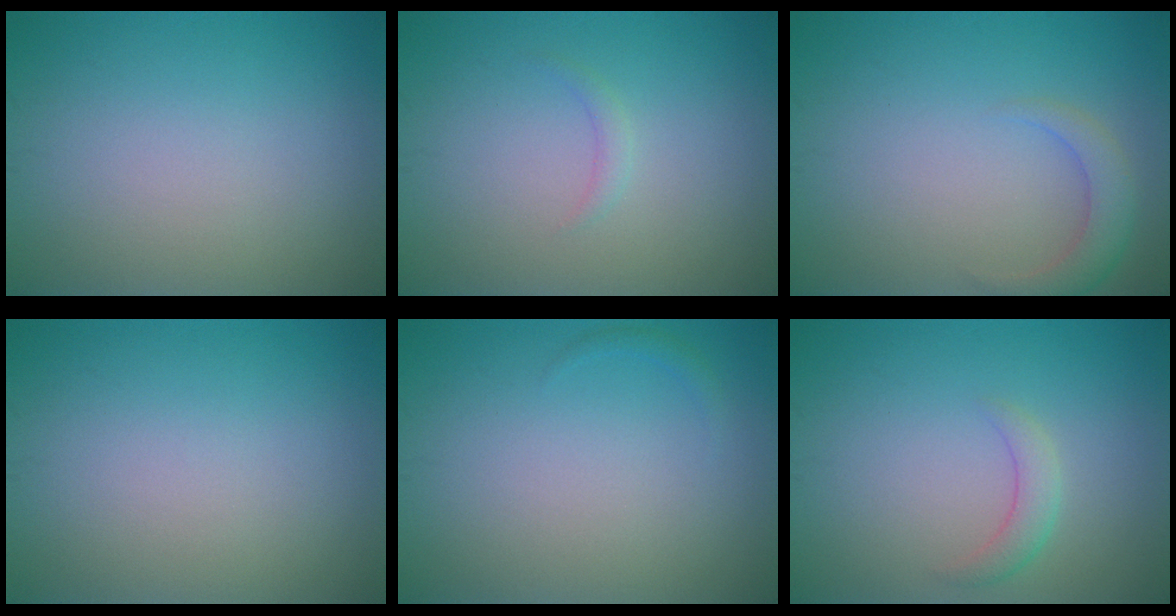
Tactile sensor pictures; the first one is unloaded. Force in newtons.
{"total": 0.8, "press": 0.8, "slide": 0.0}
{"total": 2.4, "press": 2.4, "slide": 0.3}
{"total": 0.0}
{"total": 0.6, "press": 0.6, "slide": 0.1}
{"total": 1.7, "press": 1.7, "slide": 0.0}